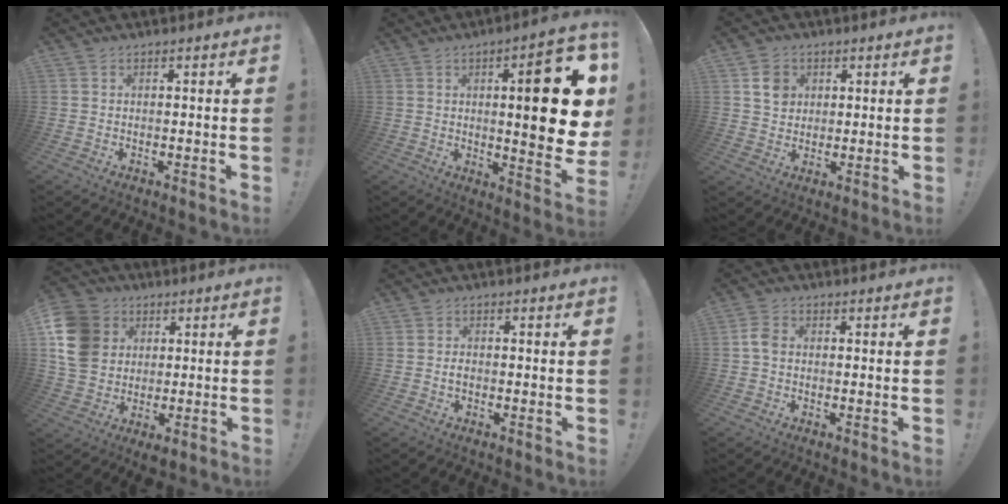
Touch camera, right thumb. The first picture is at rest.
{"total": 18.1, "force": [3.5, 4.1, 17.3], "torque": [-0.216, -0.026, 0.042]}
{"total": 6.6, "force": [2.4, 5.7, 2.2], "torque": [-0.018, -0.006, 0.047]}
{"total": 14.2, "force": [1.7, 12.1, 7.1], "torque": [-0.134, 0.010, 0.042]}
{"total": 1.4, "force": [-0.8, 0.9, 0.7], "torque": [-0.013, 0.003, -0.014]}
{"total": 4.1, "force": [-0.4, 2.8, 3.0], "torque": [-0.062, 0.012, -0.004]}